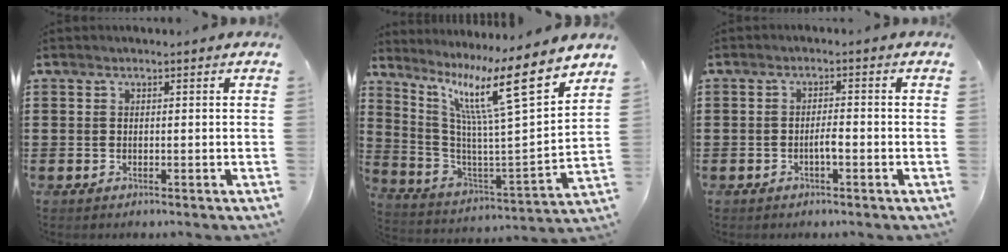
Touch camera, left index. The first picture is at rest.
{"total": 14.5, "force": [9.0, 1.3, 11.3], "torque": [-0.221, -0.061, 0.134]}
{"total": 2.1, "force": [-0.9, 0.4, 1.8], "torque": [-0.035, 0.003, -0.017]}